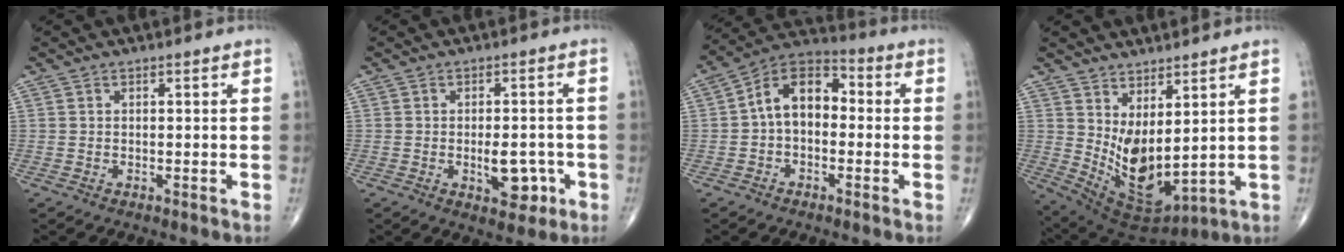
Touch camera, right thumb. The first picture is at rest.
{"total": 6.5, "force": [-1.9, 3.4, 5.2], "torque": [-0.052, 0.005, -0.019]}
{"total": 10.7, "force": [-0.1, 7.1, 8.1], "torque": [-0.112, 0.036, -0.020]}
{"total": 12.0, "force": [2.9, 5.5, 10.2], "torque": [-0.172, -0.044, 0.080]}